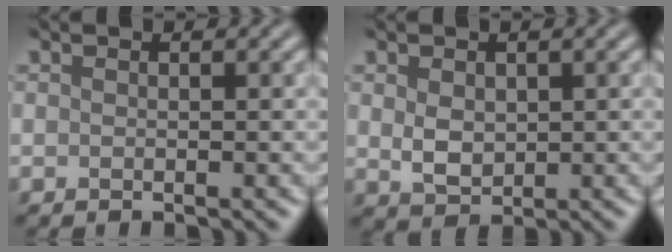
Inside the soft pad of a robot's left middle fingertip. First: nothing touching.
{"total": 2.6, "force": [0.3, 2.0, 1.6], "torque": [-0.036, -0.001, 0.007]}